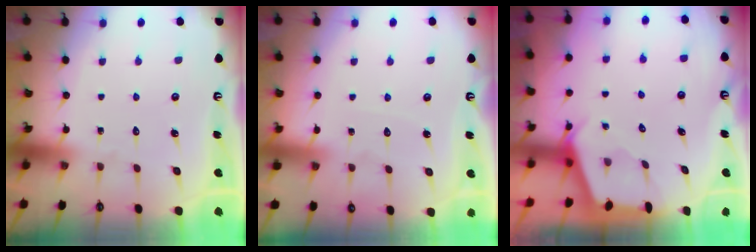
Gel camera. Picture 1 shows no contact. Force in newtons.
{"total": 2.8, "press": 2.8, "slide": 0.4}
{"total": 2.4, "press": 2.4, "slide": 0.3}